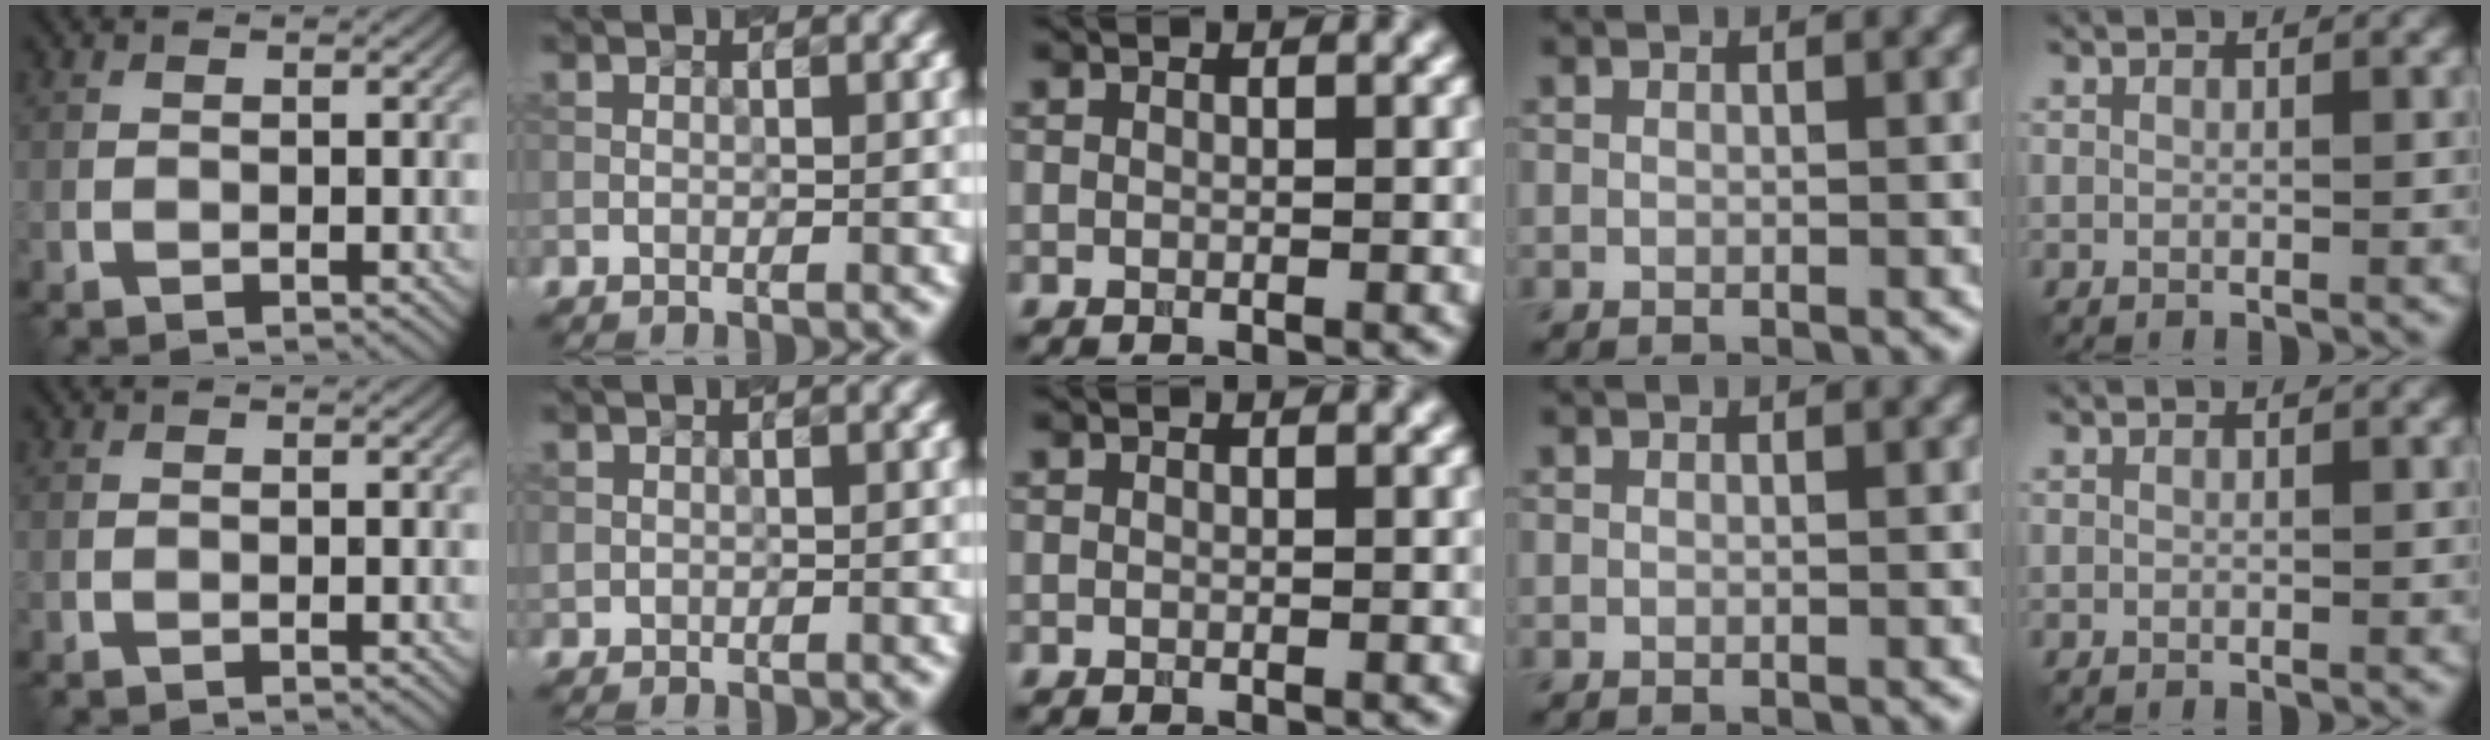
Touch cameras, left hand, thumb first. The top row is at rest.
{"index": {"total": 0.6, "force": [0.1, 0.6, 0.0], "torque": [0.005, -0.003, 0.000]}}